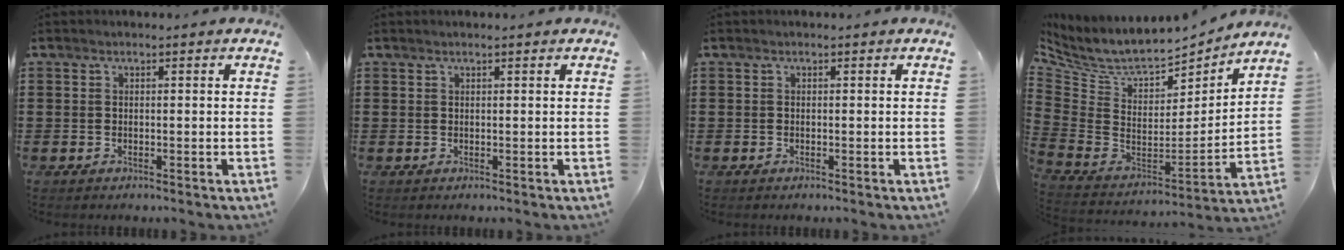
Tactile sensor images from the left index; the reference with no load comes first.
{"total": 0.6, "force": [0.4, 0.0, 0.4], "torque": [-0.007, -0.001, 0.009]}
{"total": 0.0}
{"total": 7.1, "force": [6.4, 1.8, 2.4], "torque": [-0.086, -0.060, 0.107]}